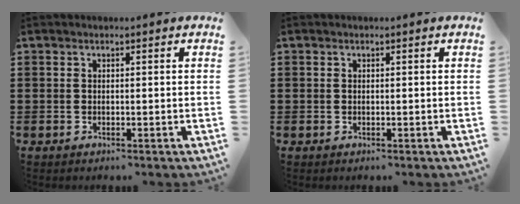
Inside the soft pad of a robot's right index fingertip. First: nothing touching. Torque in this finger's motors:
{"motor_torque": [0.52, 0.49, -0.12, -0.11]}